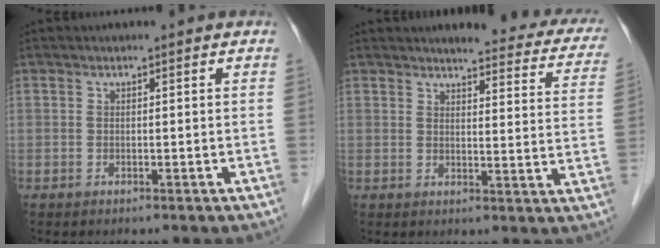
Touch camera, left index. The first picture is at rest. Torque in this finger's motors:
{"motor_torque": [-0.10, -0.32, 0.18, 0.05]}